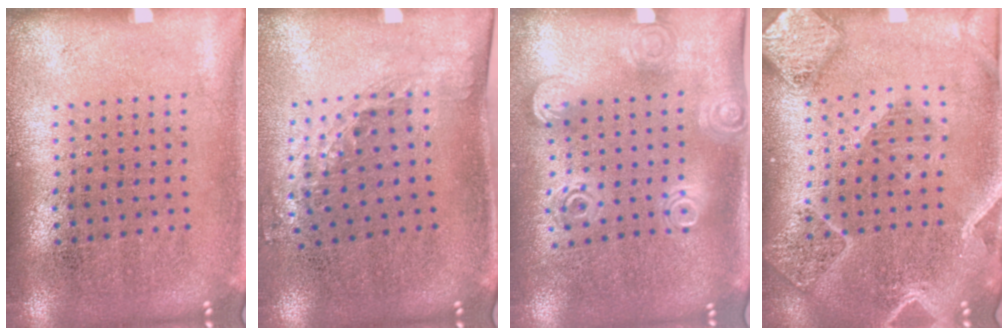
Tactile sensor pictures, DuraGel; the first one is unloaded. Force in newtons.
{"total": 1.5, "press": 1.1, "slide": 1.0}
{"total": 1.7, "press": 1.3, "slide": 1.1}
{"total": 2.5, "press": 2.3, "slide": 1.1}